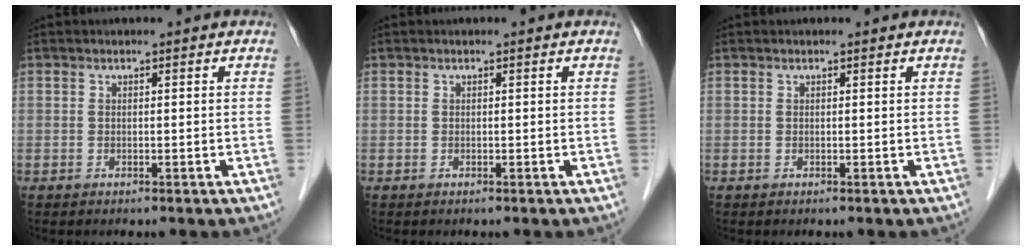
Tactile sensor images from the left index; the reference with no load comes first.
{"total": 0.0}
{"total": 0.0}